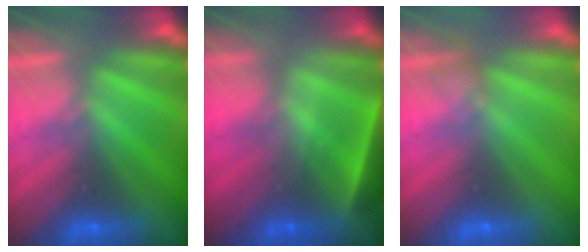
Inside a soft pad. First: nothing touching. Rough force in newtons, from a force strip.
{"total": 4.6}
{"total": 2.1}